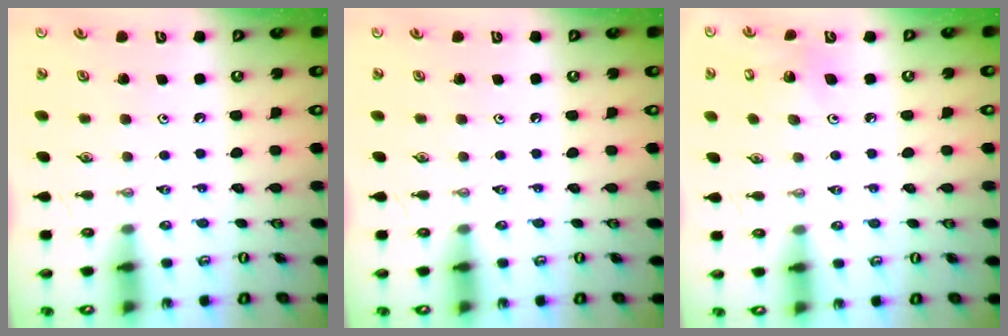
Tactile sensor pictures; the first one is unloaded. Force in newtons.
{"total": 0.0}
{"total": 3.7, "press": 3.4, "slide": 1.3}